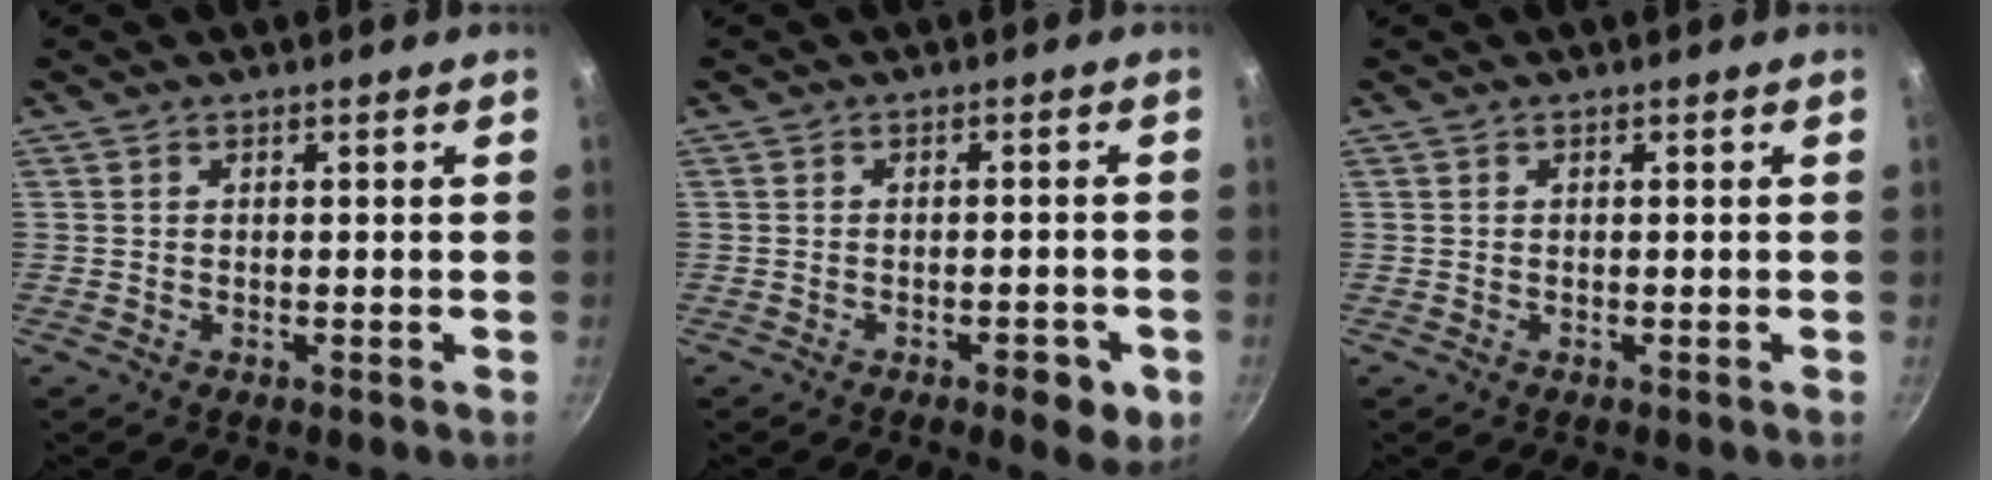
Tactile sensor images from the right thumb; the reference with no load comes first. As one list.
[{"total": 4.8, "force": [-2.2, 1.7, 3.9], "torque": [-0.041, 0.005, -0.026]}, {"total": 0.0}]